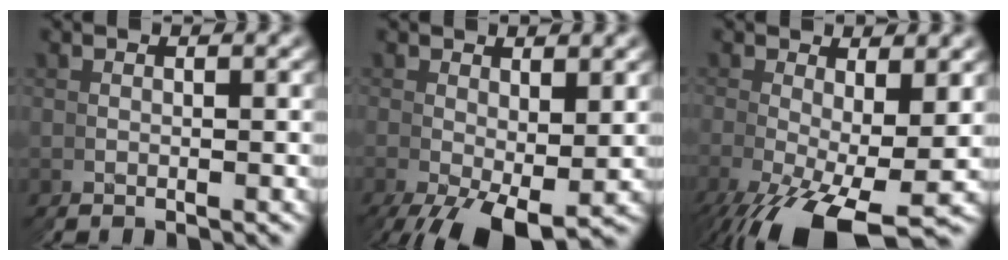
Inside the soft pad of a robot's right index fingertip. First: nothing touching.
{"total": 4.9, "force": [-1.8, 1.2, 4.4], "torque": [-0.071, -0.014, -0.015]}
{"total": 4.3, "force": [-2.3, 0.6, 3.6], "torque": [-0.073, -0.016, -0.023]}